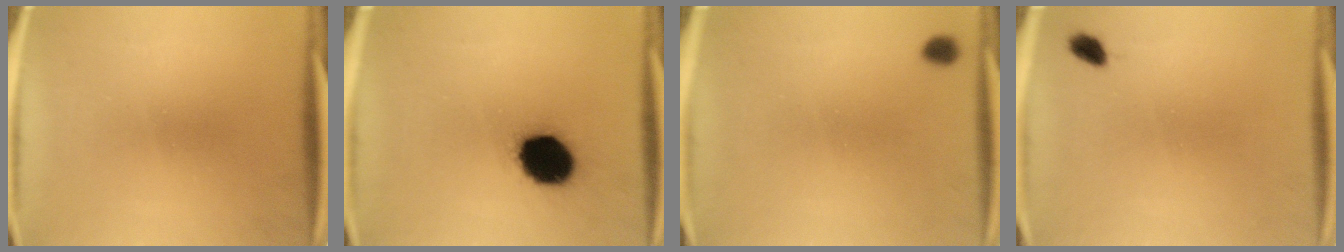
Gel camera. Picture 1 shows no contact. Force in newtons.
{"total": 15.6}
{"total": 2.9}
{"total": 1.9}